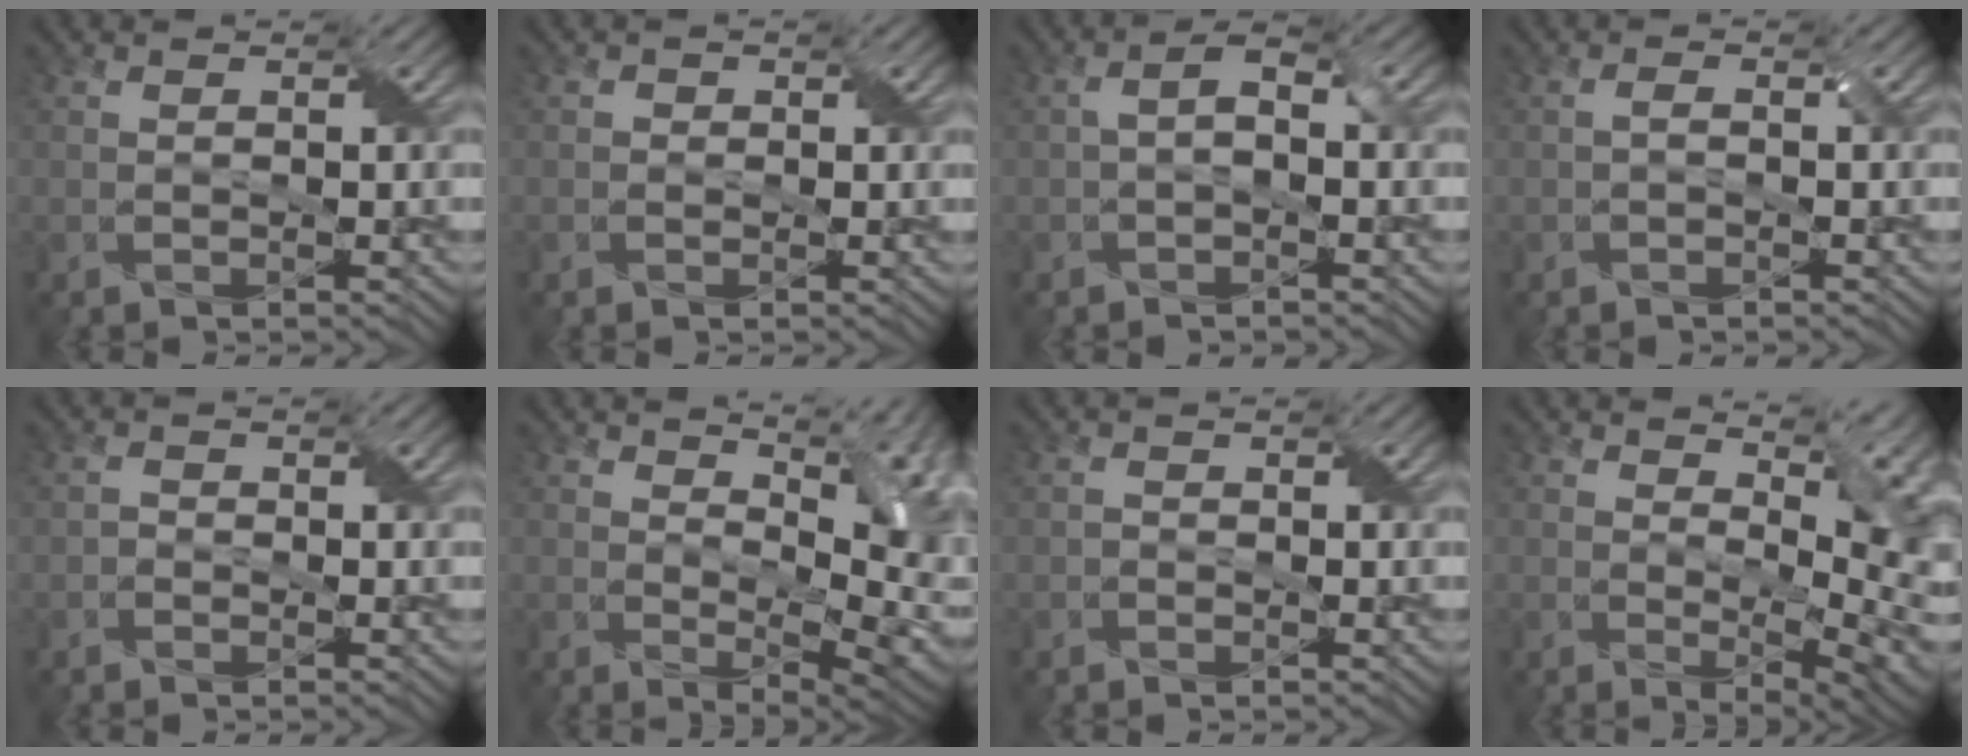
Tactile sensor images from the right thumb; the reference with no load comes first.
{"total": 0.6, "force": [0.0, 0.6, 0.0], "torque": [0.001, -0.002, -0.003]}
{"total": 2.8, "force": [-0.3, 1.3, 2.4], "torque": [-0.051, 0.006, -0.008]}
{"total": 0.9, "force": [-0.2, 0.3, 0.8], "torque": [-0.021, 0.004, -0.003]}
{"total": 0.9, "force": [-0.5, 0.6, 0.2], "torque": [-0.006, 0.003, -0.012]}
{"total": 9.6, "force": [3.0, 4.6, 7.9], "torque": [-0.098, -0.004, 0.054]}
{"total": 0.6, "force": [-0.4, 0.4, 0.2], "torque": [-0.004, 0.002, -0.007]}
{"total": 8.7, "force": [2.6, 3.6, 7.5], "torque": [-0.110, -0.014, 0.048]}